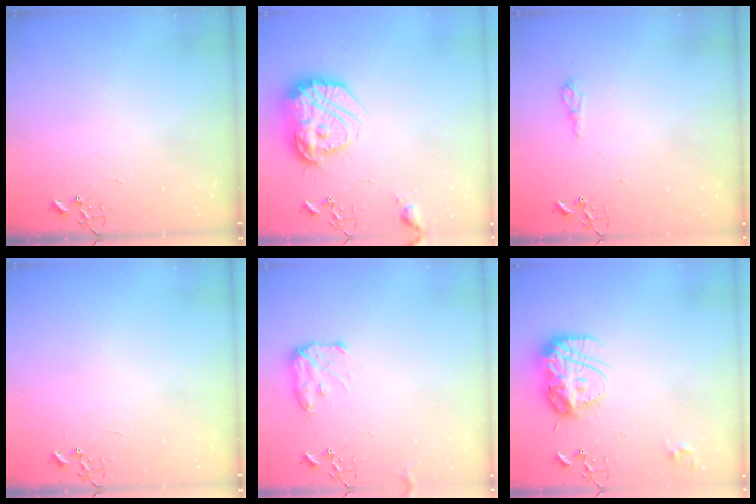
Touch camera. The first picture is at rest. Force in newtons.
{"total": 21.6, "press": 21.5, "slide": 1.7}
{"total": 6.5, "press": 6.5, "slide": 0.7}
{"total": 0.0}
{"total": 8.9, "press": 8.8, "slide": 0.6}
{"total": 14.9, "press": 14.8, "slide": 1.2}